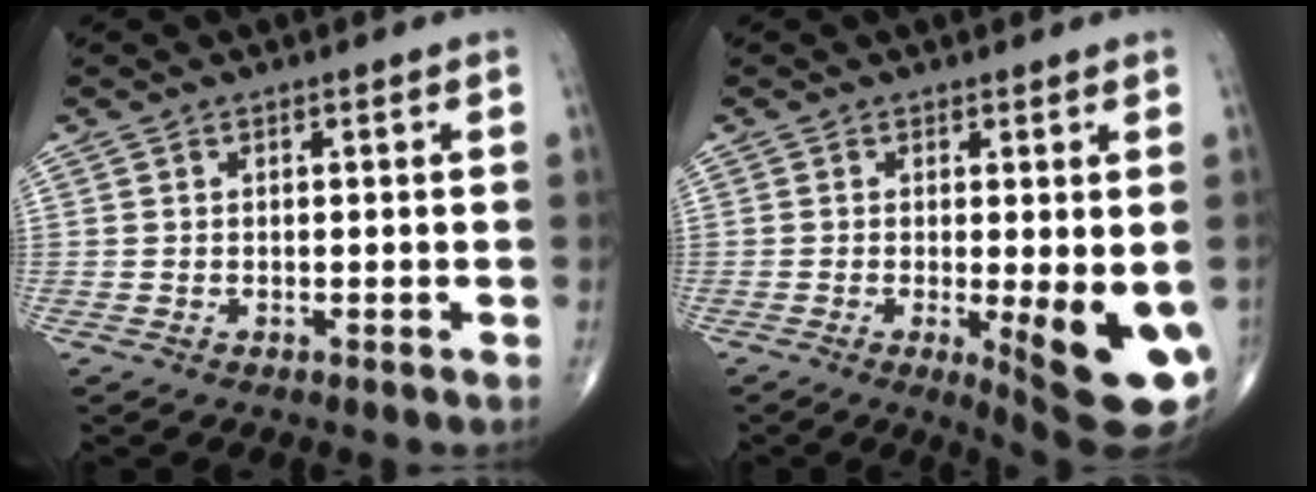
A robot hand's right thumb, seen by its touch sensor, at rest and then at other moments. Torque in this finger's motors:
{"motor_torque": [1.43, 2.63, 1.22, -0.41, 0.35]}